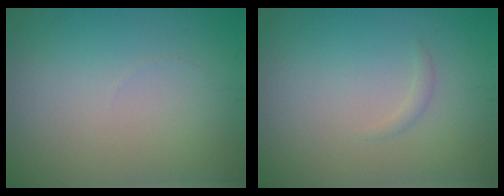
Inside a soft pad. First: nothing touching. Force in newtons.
{"total": 0.7, "press": 0.7, "slide": 0.1}